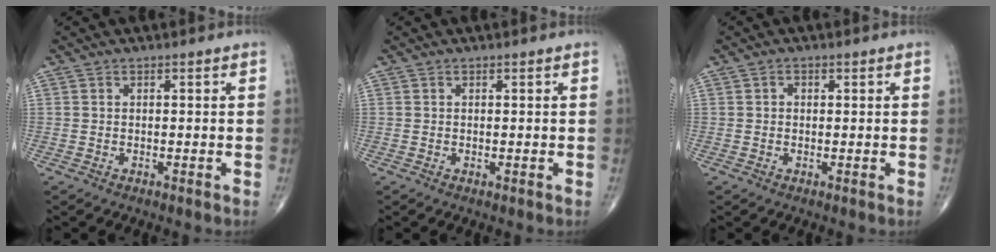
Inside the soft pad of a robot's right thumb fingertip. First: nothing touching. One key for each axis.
{"total": 0.0}
{"total": 1.0, "fx": 0.2, "fy": 0.8, "fz": 0.5, "tx": -0.002, "ty": 0.002, "tz": 0.002}